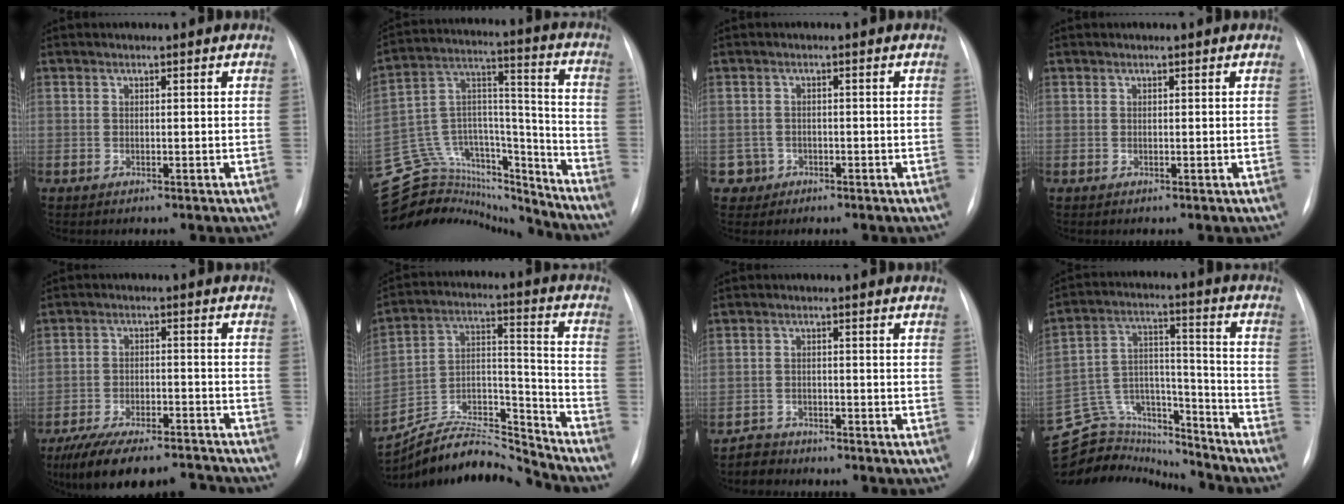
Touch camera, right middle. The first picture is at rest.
{"total": 26.8, "force": [-25.2, 6.9, 6.2], "torque": [-0.152, 0.039, -0.396]}
{"total": 2.5, "force": [-1.1, 2.2, -0.5], "torque": [0.015, 0.013, -0.020]}
{"total": 0.0}
{"total": 15.3, "force": [-13.4, 3.8, 6.2], "torque": [-0.116, 0.000, -0.206]}
{"total": 16.7, "force": [-16.6, 1.0, 1.5], "torque": [-0.028, 0.053, -0.285]}
{"total": 2.9, "force": [-2.6, 1.1, -0.8], "torque": [0.011, -0.001, -0.047]}
{"total": 20.0, "force": [-19.1, 5.2, 3.2], "torque": [-0.080, 0.053, -0.304]}